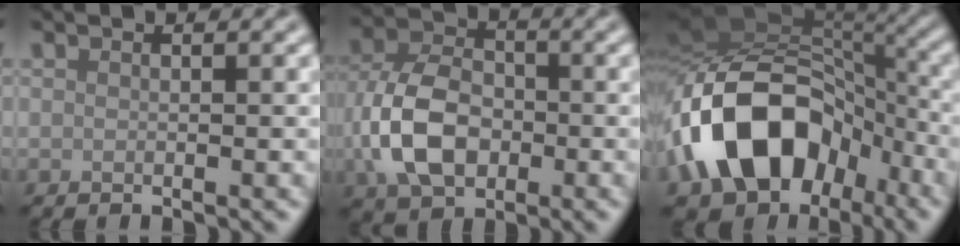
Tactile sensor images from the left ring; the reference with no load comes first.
{"total": 7.8, "force": [-1.7, 5.4, 5.4], "torque": [-0.117, 0.004, -0.042]}
{"total": 15.0, "force": [-5.8, 10.2, 9.4], "torque": [-0.171, 0.006, -0.109]}